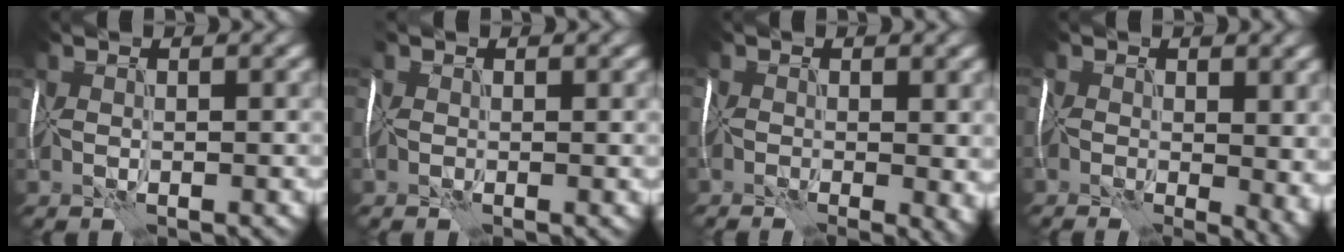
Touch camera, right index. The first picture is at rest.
{"total": 1.0, "force": [0.2, 0.6, 0.8], "torque": [-0.017, 0.002, -0.008]}
{"total": 6.7, "force": [-1.7, 3.3, 5.6], "torque": [-0.081, -0.005, -0.016]}
{"total": 9.3, "force": [-1.5, 5.1, 7.7], "torque": [-0.112, -0.004, -0.002]}